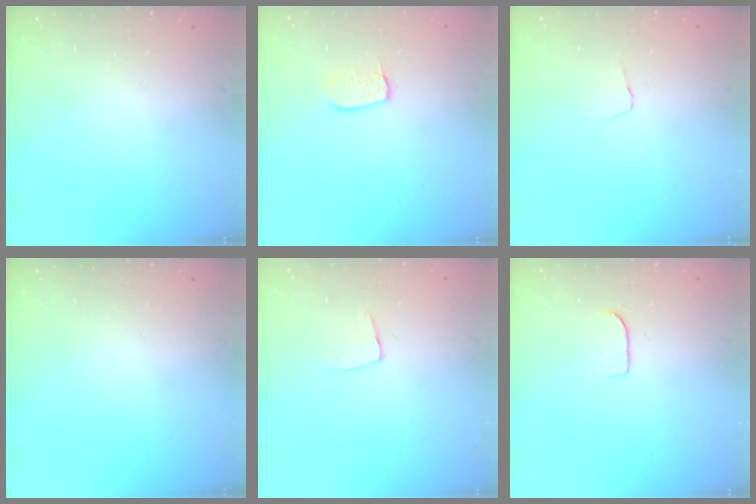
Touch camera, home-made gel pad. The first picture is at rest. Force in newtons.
{"total": 6.0, "press": 6.0, "slide": 0.5}
{"total": 2.9, "press": 2.8, "slide": 0.3}
{"total": 0.0}
{"total": 4.8, "press": 4.8, "slide": 0.3}
{"total": 5.0, "press": 5.0, "slide": 0.5}